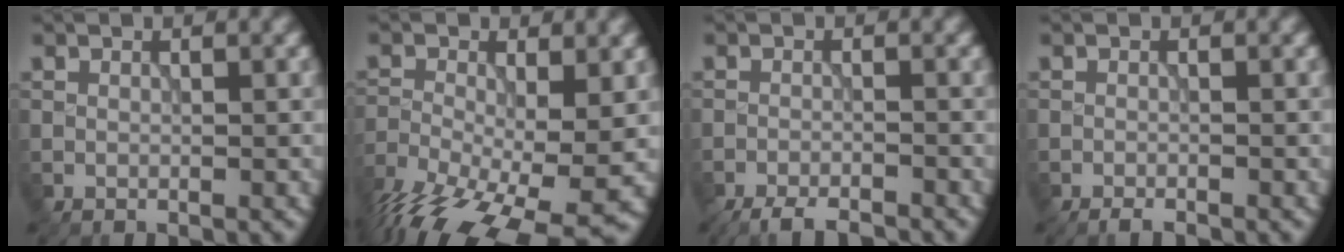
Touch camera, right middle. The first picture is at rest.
{"total": 12.2, "force": [-6.5, 4.9, 9.1], "torque": [-0.170, -0.033, -0.113]}
{"total": 5.0, "force": [-4.5, 0.9, 1.9], "torque": [-0.037, -0.014, -0.069]}
{"total": 1.2, "force": [-1.0, 0.2, 0.5], "torque": [-0.007, -0.002, -0.020]}